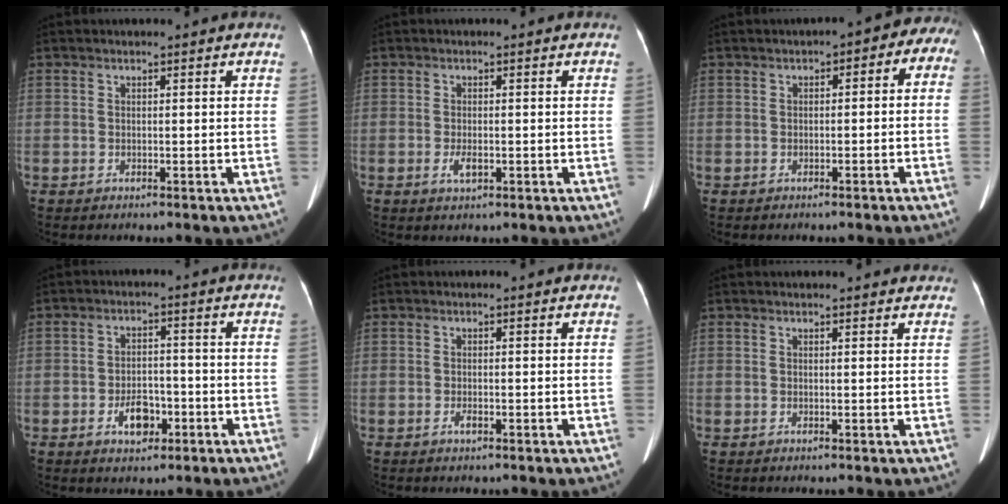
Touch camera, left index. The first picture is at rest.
{"total": 2.0, "force": [-0.8, 0.8, 1.7], "torque": [-0.033, -0.001, -0.009]}
{"total": 5.1, "force": [-0.4, 3.3, 3.8], "torque": [-0.031, 0.040, -0.012]}
{"total": 5.0, "force": [-2.4, 2.9, 3.3], "torque": [-0.057, 0.005, -0.036]}
{"total": 0.8, "force": [-0.5, 0.2, 0.6], "torque": [-0.011, -0.001, -0.007]}
{"total": 3.6, "force": [3.4, 1.0, 0.8], "torque": [-0.007, 0.009, 0.027]}